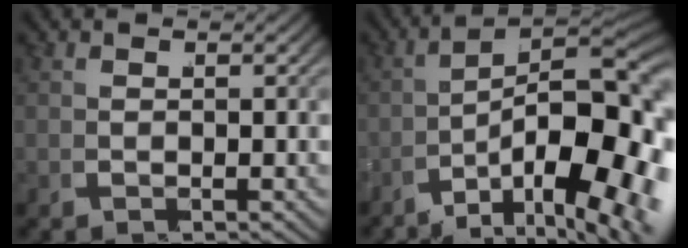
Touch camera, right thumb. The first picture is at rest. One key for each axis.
{"total": 16.4, "fx": -2.9, "fy": 9.9, "fz": 12.7, "tx": -0.185, "ty": -0.054, "tz": -0.027}